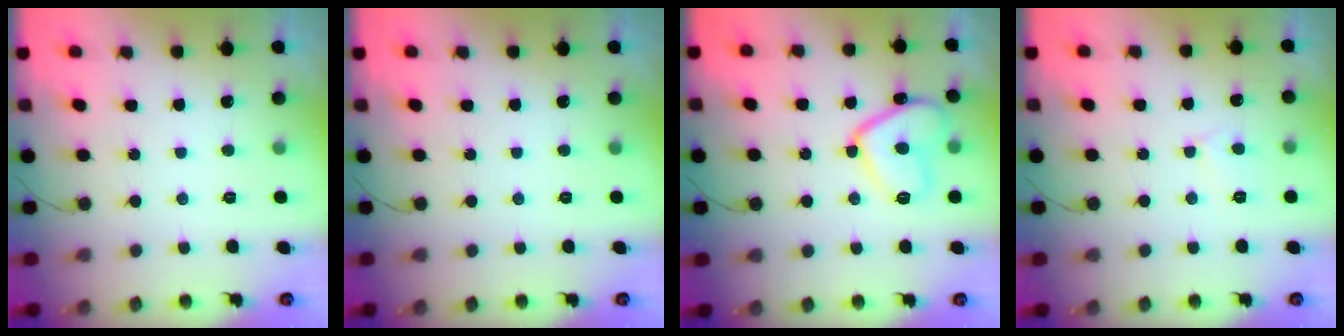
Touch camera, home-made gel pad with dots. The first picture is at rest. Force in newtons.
{"total": 0.0}
{"total": 11.3, "press": 11.2, "slide": 1.3}
{"total": 3.5, "press": 3.5, "slide": 0.2}